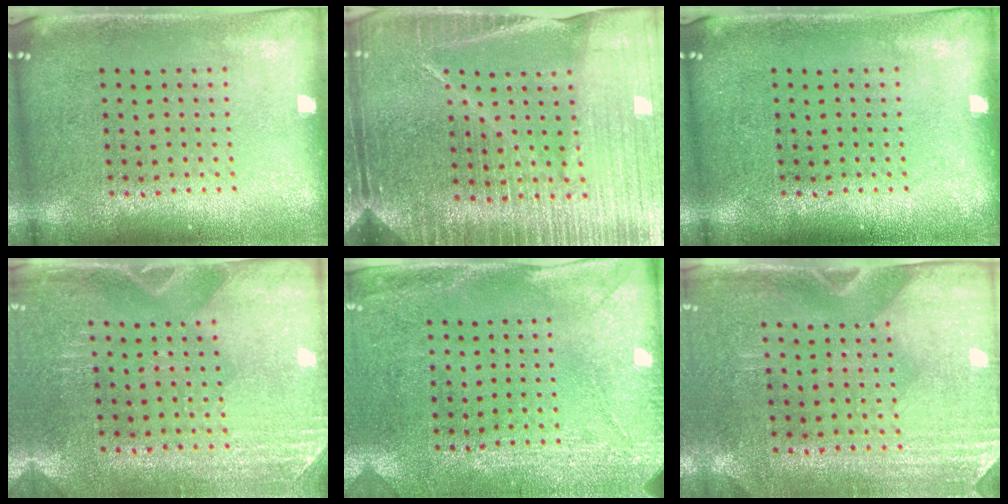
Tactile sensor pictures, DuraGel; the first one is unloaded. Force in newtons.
{"total": 5.3, "press": 4.7, "slide": 2.4}
{"total": 0.0}
{"total": 2.8, "press": 2.5, "slide": 1.2}
{"total": 2.9, "press": 2.3, "slide": 1.8}
{"total": 2.9, "press": 2.5, "slide": 1.4}